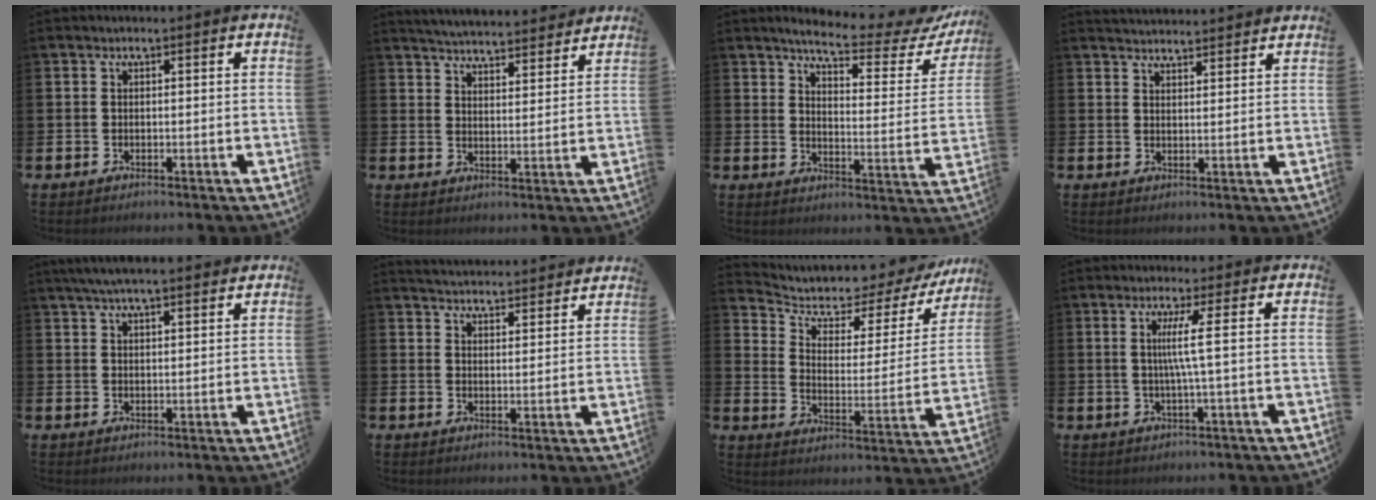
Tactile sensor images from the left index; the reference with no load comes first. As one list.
[{"total": 5.1, "force": [5.1, 0.3, 0.3], "torque": [-0.021, -0.040, 0.089]}, {"total": 6.0, "force": [5.3, 0.9, 2.8], "torque": [-0.066, -0.041, 0.081]}, {"total": 3.2, "force": [3.2, 0.1, 0.0], "torque": [-0.002, -0.019, 0.057]}, {"total": 4.5, "force": [4.0, 0.5, 1.9], "torque": [-0.045, -0.006, 0.072]}, {"total": 4.5, "force": [4.5, 0.1, -0.2], "torque": [-0.005, -0.034, 0.079]}, {"total": 4.9, "force": [4.0, 2.3, 1.6], "torque": [-0.064, -0.031, 0.059]}, {"total": 4.2, "force": [0.7, -0.9, 4.1], "torque": [-0.081, -0.007, 0.006]}]